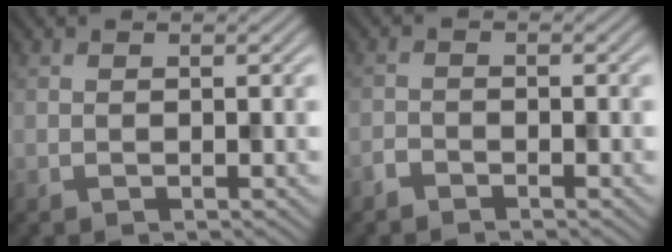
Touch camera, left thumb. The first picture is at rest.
{"total": 1.4, "force": [-1.3, 0.4, 0.3], "torque": [-0.006, 0.000, -0.031]}